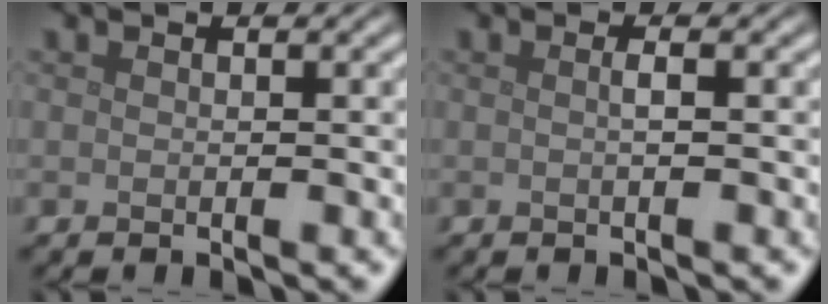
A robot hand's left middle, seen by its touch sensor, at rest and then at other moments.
{"total": 0.9, "force": [0.0, 0.2, 0.9], "torque": [-0.015, 0.004, -0.001]}